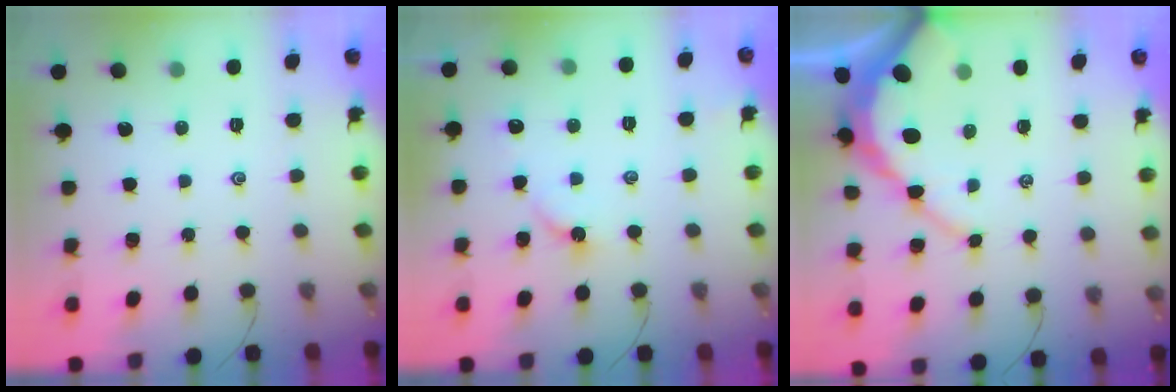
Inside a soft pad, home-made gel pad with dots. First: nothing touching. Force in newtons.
{"total": 3.1, "press": 3.1, "slide": 0.4}
{"total": 8.7, "press": 8.6, "slide": 0.9}